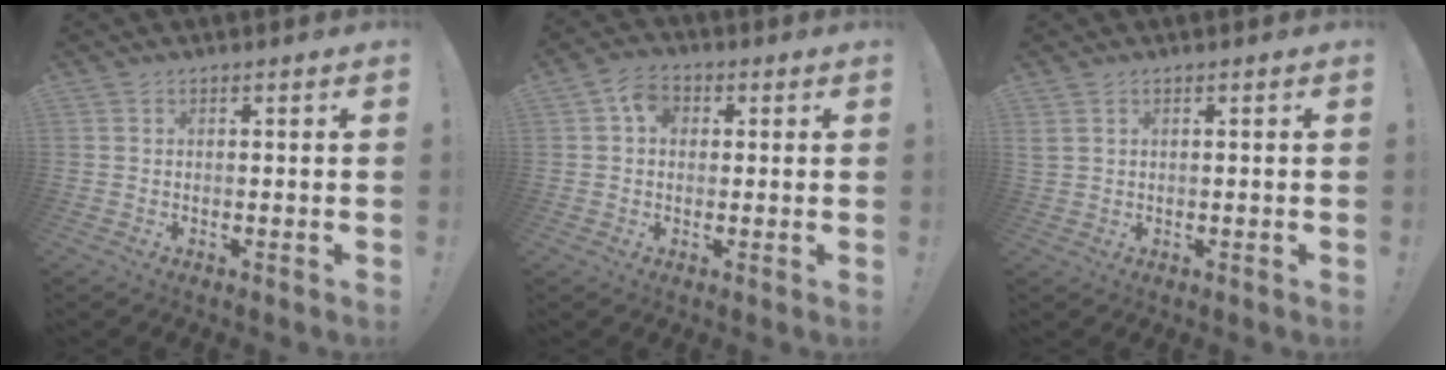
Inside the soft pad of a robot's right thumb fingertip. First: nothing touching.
{"total": 6.0, "force": [1.4, 4.8, 3.3], "torque": [-0.043, 0.004, 0.026]}
{"total": 1.3, "force": [0.7, 0.7, 0.8], "torque": [-0.018, 0.005, 0.013]}